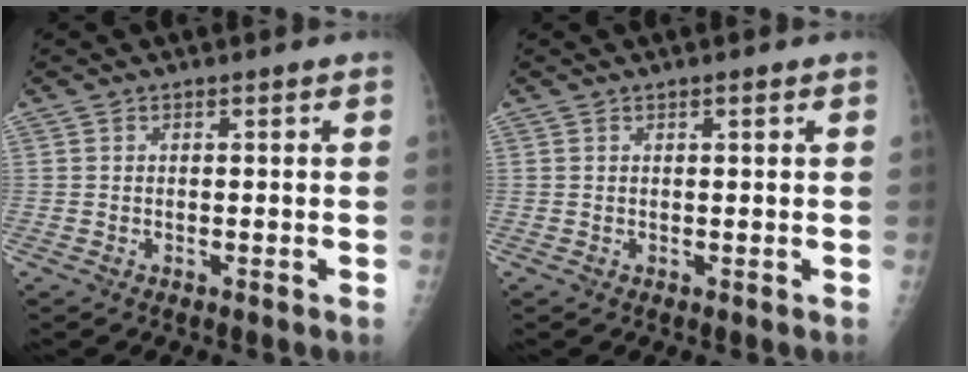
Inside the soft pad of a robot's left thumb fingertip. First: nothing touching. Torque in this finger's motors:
{"motor_torque": [-0.24, -0.11, 0.05, 0.02, 0.04]}